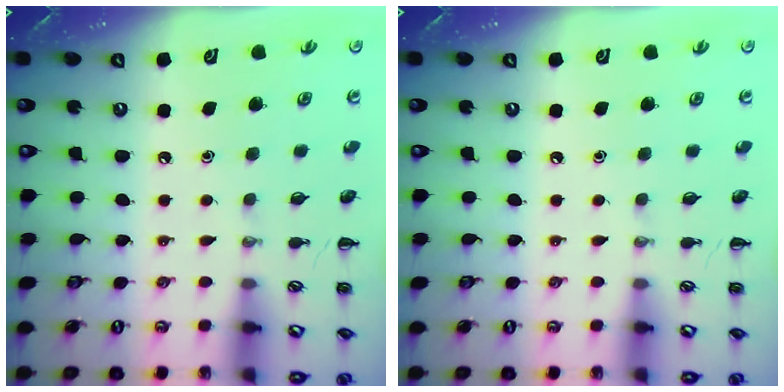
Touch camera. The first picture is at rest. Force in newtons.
{"total": 0.0}